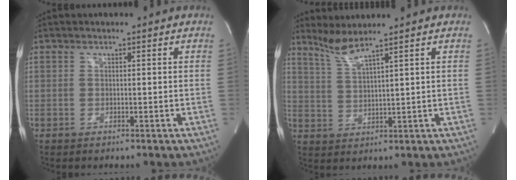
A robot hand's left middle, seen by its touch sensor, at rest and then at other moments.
{"total": 4.2, "force": [3.5, -1.3, 1.9], "torque": [-0.048, -0.007, 0.080]}